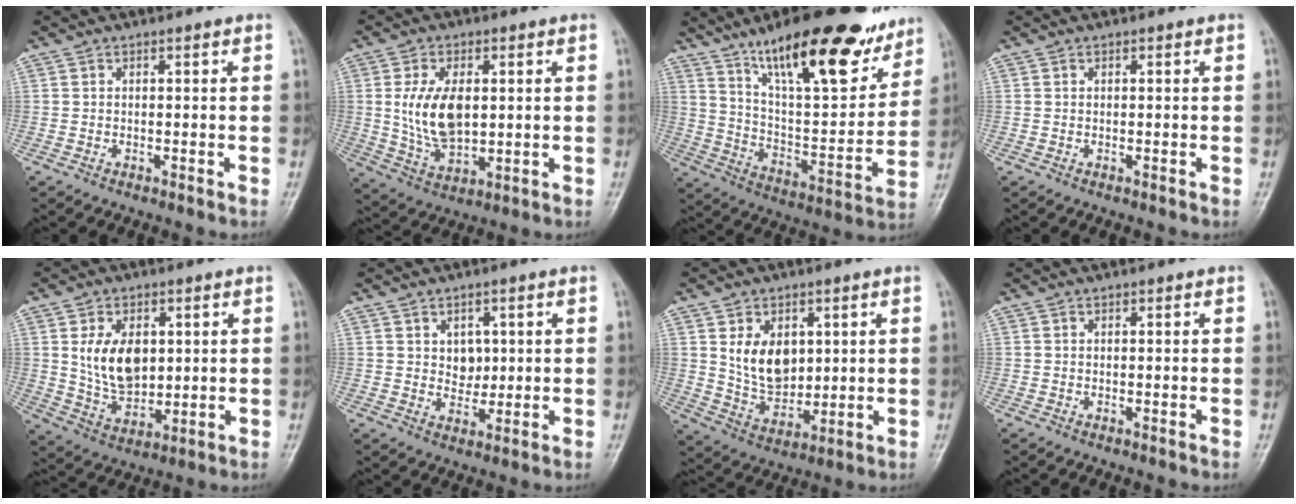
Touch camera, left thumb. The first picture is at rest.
{"total": 11.1, "force": [1.3, 6.4, 9.0], "torque": [-0.159, -0.012, 0.034]}
{"total": 25.4, "force": [16.8, 8.0, 17.2], "torque": [-0.222, -0.061, 0.272]}
{"total": 0.0}
{"total": 10.8, "force": [2.1, 7.2, 7.8], "torque": [-0.111, -0.017, 0.052]}
{"total": 4.4, "force": [1.1, 3.4, 2.5], "torque": [-0.012, -0.008, 0.020]}
{"total": 10.0, "force": [2.6, 7.1, 6.6], "torque": [-0.079, -0.023, 0.062]}
{"total": 0.0}